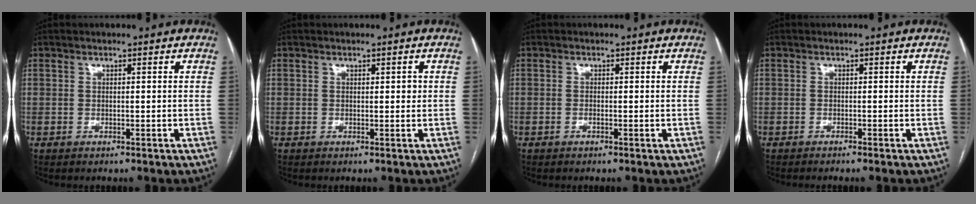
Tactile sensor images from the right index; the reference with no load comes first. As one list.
[{"total": 1.0, "force": [0.3, 0.5, 0.9], "torque": [-0.008, 0.002, 0.004]}, {"total": 0.5, "force": [-0.2, 0.0, 0.5], "torque": [-0.009, -0.001, -0.003]}, {"total": 1.1, "force": [-0.9, -0.3, 0.5], "torque": [-0.007, 0.004, -0.015]}]